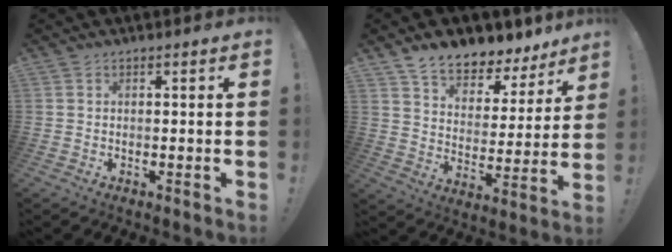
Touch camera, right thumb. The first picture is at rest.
{"total": 9.1, "force": [8.1, 3.5, 2.4], "torque": [-0.043, -0.077, 0.145]}